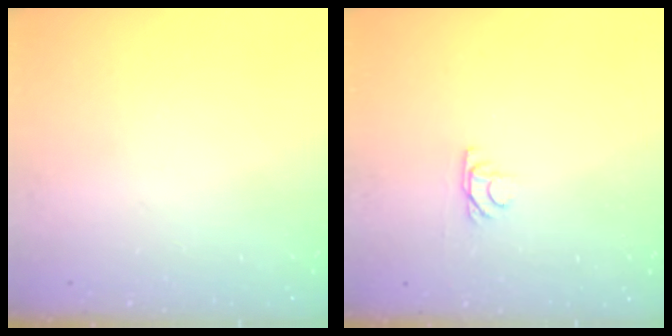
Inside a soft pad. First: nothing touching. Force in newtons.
{"total": 3.8, "press": 3.8, "slide": 0.4}